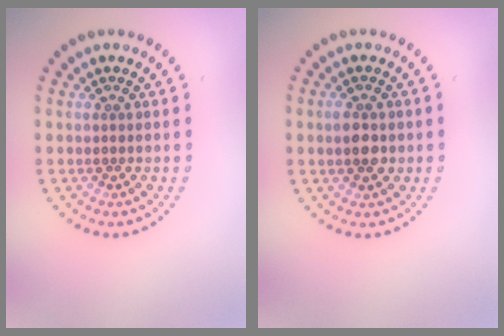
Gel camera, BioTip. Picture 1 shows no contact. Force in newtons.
{"total": 2.6, "press": 2.6, "slide": 0.1}